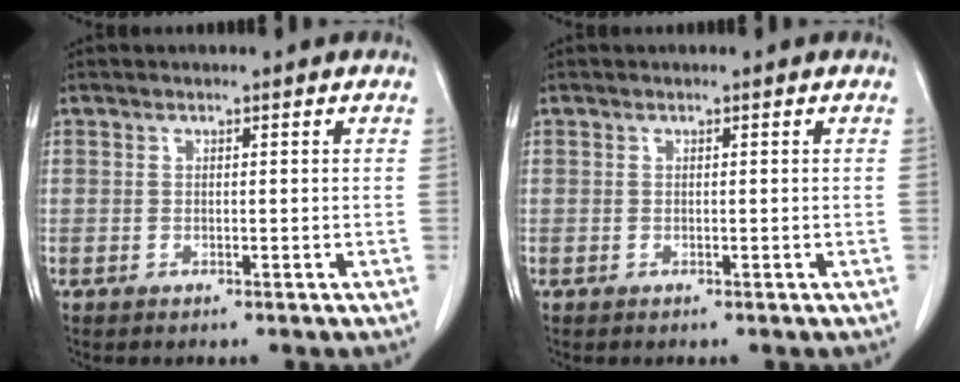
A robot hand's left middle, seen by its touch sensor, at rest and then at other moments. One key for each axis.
{"total": 0.0}